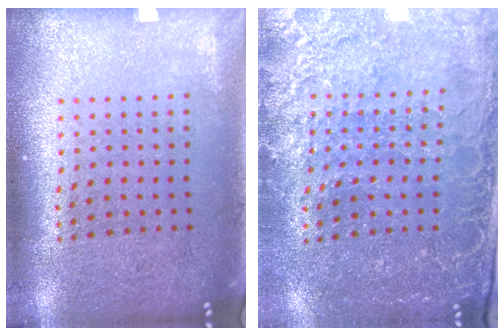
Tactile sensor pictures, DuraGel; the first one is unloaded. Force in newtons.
{"total": 2.9, "press": 2.8, "slide": 0.8}